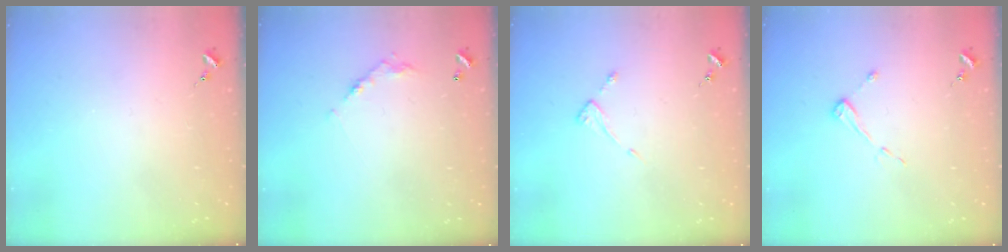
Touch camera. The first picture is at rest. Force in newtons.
{"total": 6.0, "press": 6.0, "slide": 0.3}
{"total": 2.6, "press": 2.6, "slide": 0.3}
{"total": 4.3, "press": 4.3, "slide": 0.5}